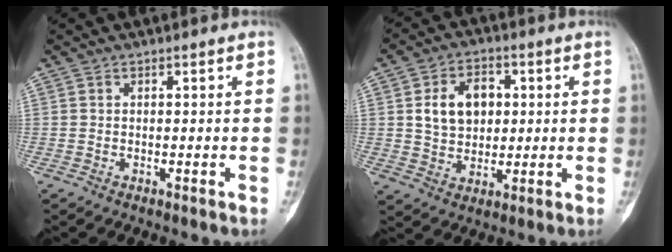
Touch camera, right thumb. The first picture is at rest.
{"total": 9.7, "force": [1.8, 7.1, 6.2], "torque": [-0.075, 0.001, 0.034]}